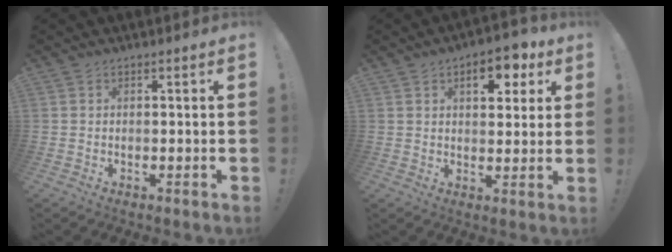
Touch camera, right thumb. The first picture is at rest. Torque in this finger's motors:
{"motor_torque": [-0.28, 0.79, 0.51, 0.56, 0.00]}